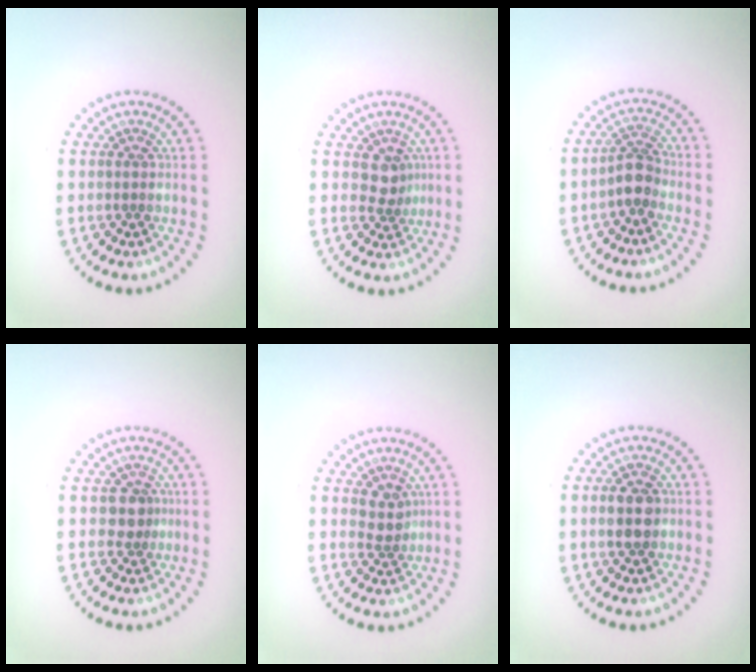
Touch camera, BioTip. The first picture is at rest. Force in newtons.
{"total": 1.9, "press": 1.6, "slide": 1.1}
{"total": 2.5, "press": 2.0, "slide": 1.5}
{"total": 1.8, "press": 1.4, "slide": 1.2}
{"total": 1.9, "press": 1.5, "slide": 1.2}
{"total": 3.3, "press": 3.3, "slide": 0.1}